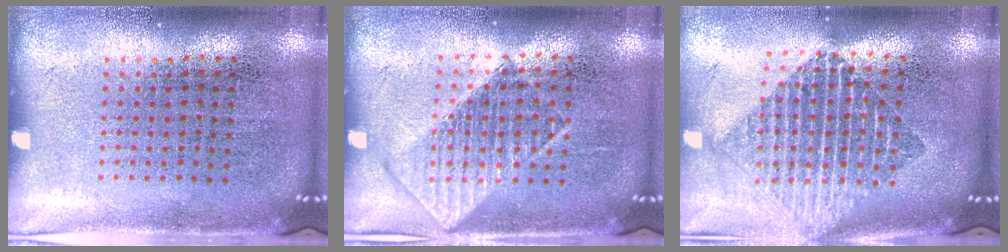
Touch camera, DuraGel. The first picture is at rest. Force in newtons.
{"total": 1.2, "press": 1.2, "slide": 0.2}
{"total": 1.9, "press": 1.6, "slide": 1.1}